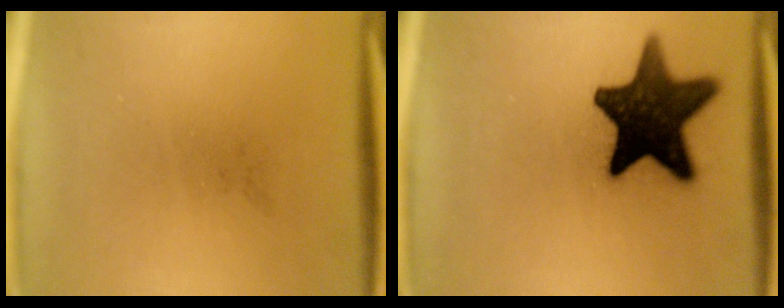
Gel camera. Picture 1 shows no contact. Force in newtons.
{"total": 16.8}